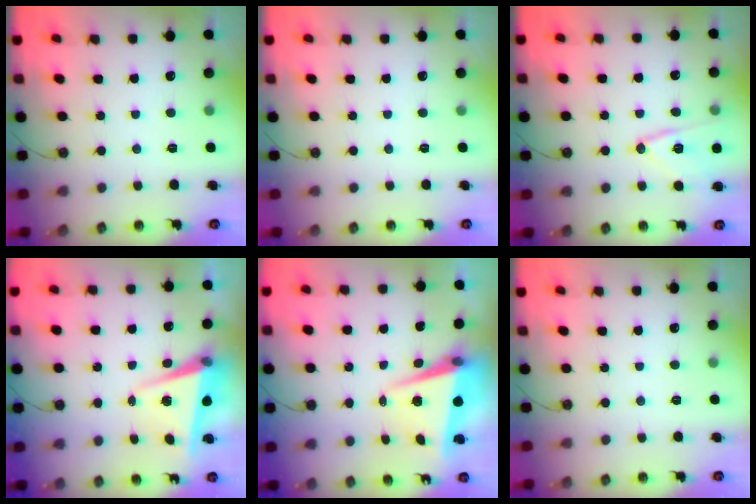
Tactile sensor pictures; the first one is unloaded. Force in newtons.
{"total": 0.0}
{"total": 11.6, "press": 11.4, "slide": 1.6}
{"total": 5.0, "press": 4.7, "slide": 1.8}
{"total": 6.7, "press": 6.4, "slide": 1.8}
{"total": 0.0}